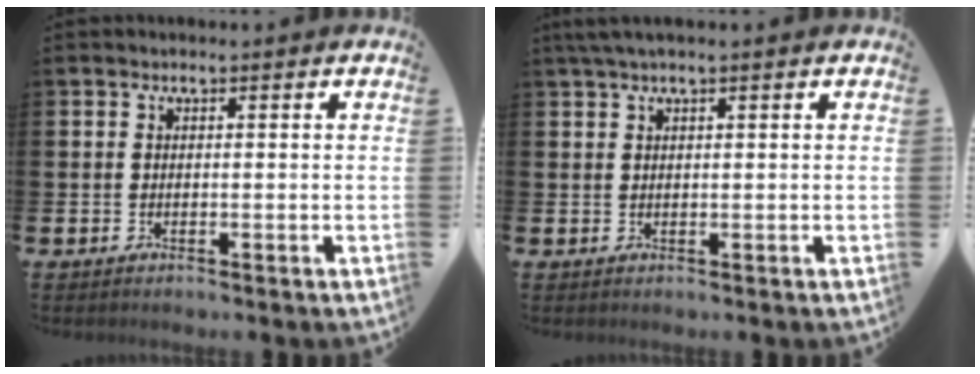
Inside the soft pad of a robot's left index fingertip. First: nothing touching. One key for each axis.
{"total": 1.7, "fx": 1.3, "fy": 0.0, "fz": 1.1, "tx": -0.029, "ty": 0.005, "tz": 0.024}